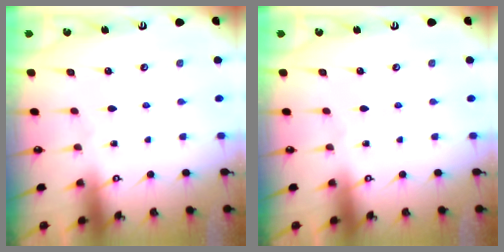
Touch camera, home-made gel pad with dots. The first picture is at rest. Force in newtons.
{"total": 0.0}